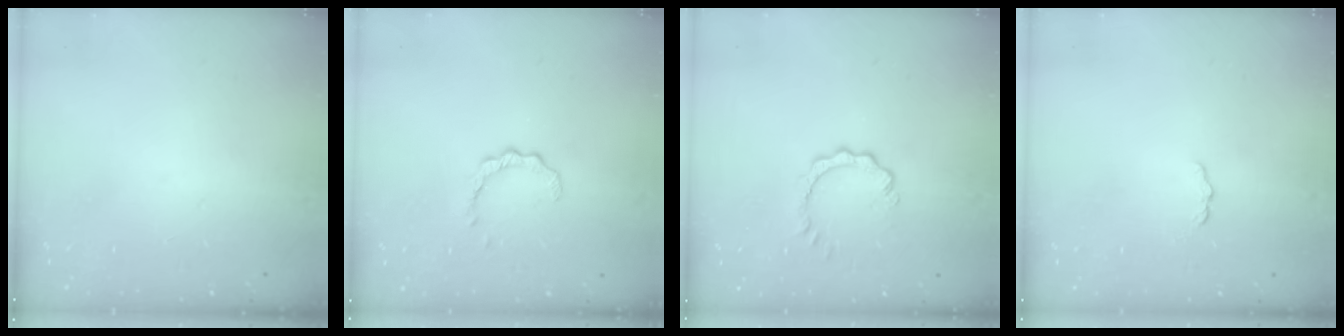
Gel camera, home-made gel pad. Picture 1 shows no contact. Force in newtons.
{"total": 2.6, "press": 2.5, "slide": 0.3}
{"total": 3.1, "press": 3.0, "slide": 0.4}
{"total": 3.4, "press": 3.4, "slide": 0.5}